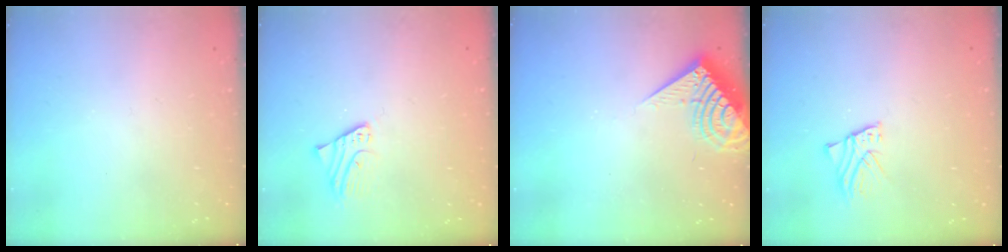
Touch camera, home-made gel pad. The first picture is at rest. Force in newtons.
{"total": 2.3, "press": 2.3, "slide": 0.1}
{"total": 9.5, "press": 9.5, "slide": 0.8}
{"total": 2.2, "press": 2.2, "slide": 0.1}